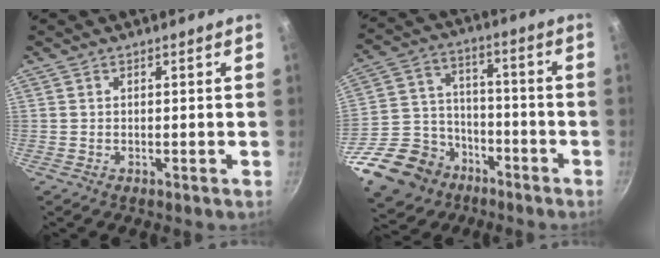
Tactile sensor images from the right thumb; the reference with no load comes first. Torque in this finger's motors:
{"motor_torque": [1.84, -0.29, 0.60, -0.41, 0.03]}